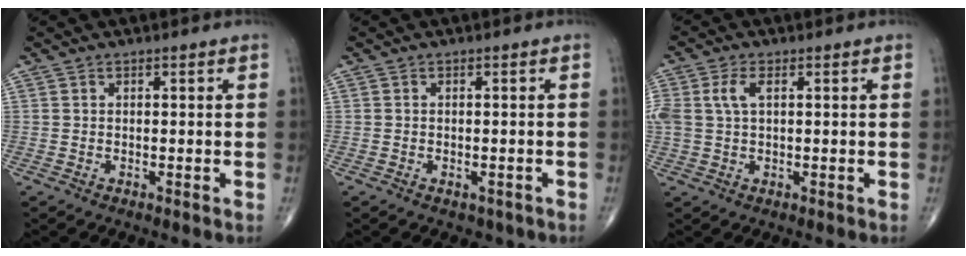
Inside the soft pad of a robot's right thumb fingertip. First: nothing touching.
{"total": 1.4, "force": [-0.8, 0.9, 0.7], "torque": [-0.010, 0.009, -0.004]}
{"total": 5.2, "force": [1.4, 2.7, 4.2], "torque": [-0.115, 0.015, 0.029]}